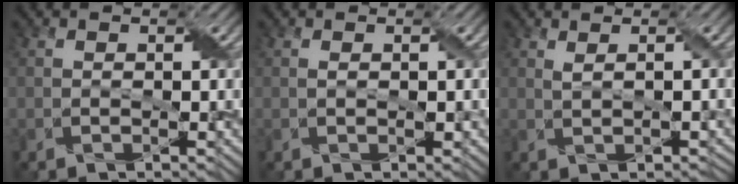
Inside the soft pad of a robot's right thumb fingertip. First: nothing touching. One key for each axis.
{"total": 0.7, "fx": 0.1, "fy": 0.4, "fz": 0.6, "tx": -0.017, "ty": 0.001, "tz": 0.003}
{"total": 1.1, "fx": 0.6, "fy": 0.2, "fz": 0.9, "tx": -0.025, "ty": 0.002, "tz": 0.015}